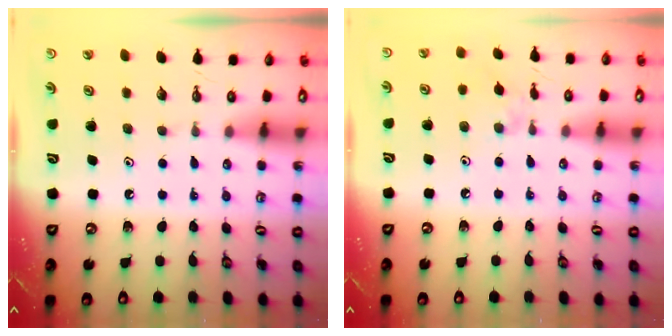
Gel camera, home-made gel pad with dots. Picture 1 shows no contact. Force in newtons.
{"total": 4.0, "press": 4.0, "slide": 0.5}